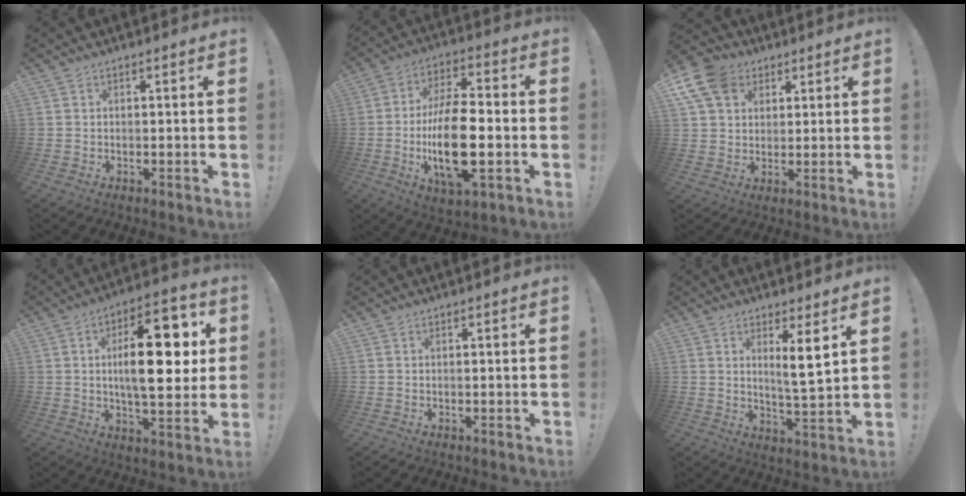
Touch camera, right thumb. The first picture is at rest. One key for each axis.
{"total": 19.0, "fx": -3.5, "fy": 7.9, "fz": 16.9, "tx": -0.322, "ty": -0.002, "tz": -0.060}
{"total": 12.3, "fx": 5.4, "fy": 9.4, "fz": 5.9, "tx": -0.117, "ty": -0.024, "tz": 0.107}
{"total": 20.8, "fx": 3.4, "fy": 8.8, "fz": 18.5, "tx": -0.282, "ty": 0.001, "tz": 0.044}
{"total": 0.0}
{"total": 7.4, "fx": 3.3, "fy": 0.4, "fz": 6.6, "tx": -0.106, "ty": -0.020, "tz": 0.049}